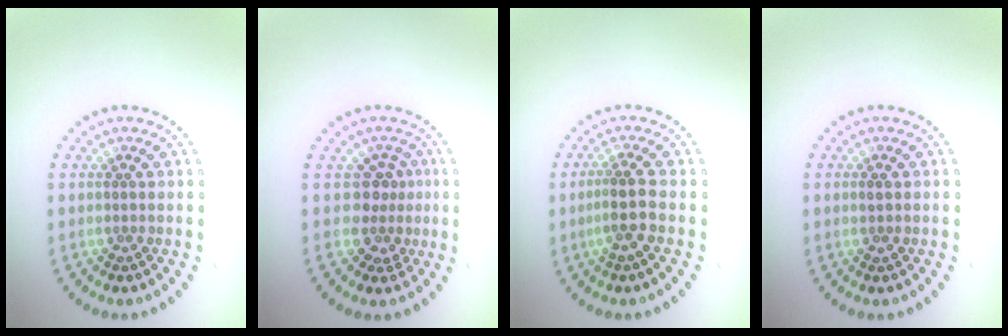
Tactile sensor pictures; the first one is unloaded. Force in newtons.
{"total": 2.6, "press": 1.7, "slide": 2.0}
{"total": 2.6, "press": 2.1, "slide": 1.6}
{"total": 0.9, "press": 0.9, "slide": 0.1}